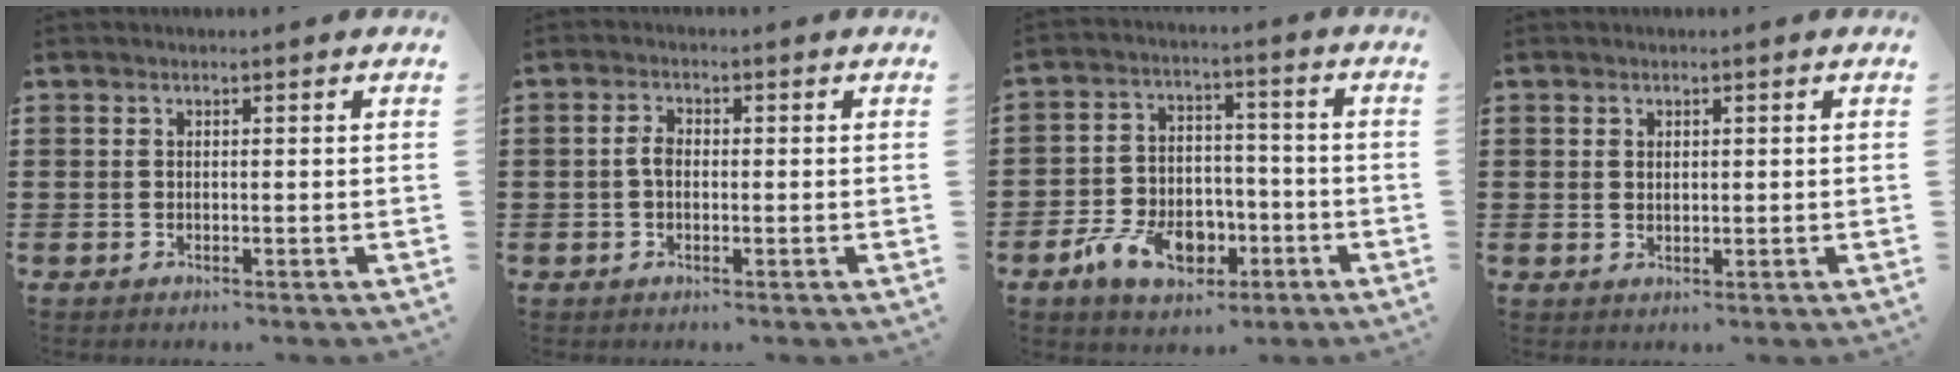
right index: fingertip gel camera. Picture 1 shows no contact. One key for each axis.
{"total": 2.3, "fx": -0.3, "fy": 1.4, "fz": 1.8, "tx": -0.043, "ty": 0.002, "tz": -0.008}
{"total": 9.8, "fx": -4.5, "fy": 6.7, "fz": 5.6, "tx": -0.119, "ty": 0.026, "tz": -0.078}
{"total": 0.8, "fx": 0.5, "fy": 0.5, "fz": 0.3, "tx": -0.007, "ty": 0.002, "tz": 0.010}